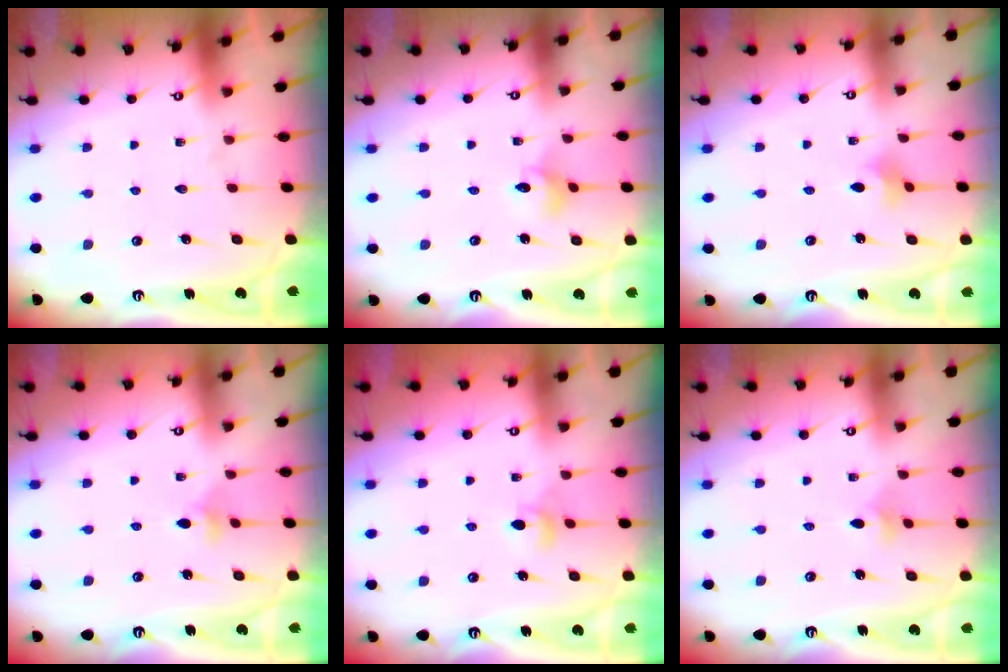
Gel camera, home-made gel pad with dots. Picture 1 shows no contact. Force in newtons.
{"total": 4.2, "press": 4.2, "slide": 0.3}
{"total": 3.6, "press": 3.6, "slide": 0.6}
{"total": 3.6, "press": 3.6, "slide": 0.7}
{"total": 3.8, "press": 3.8, "slide": 0.6}
{"total": 2.7, "press": 2.6, "slide": 0.5}